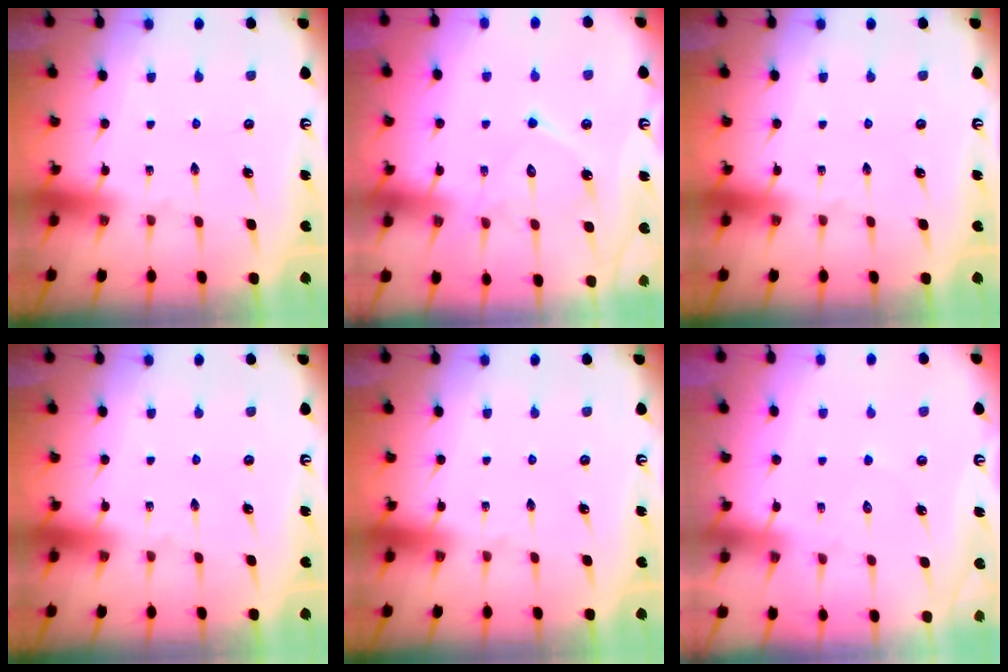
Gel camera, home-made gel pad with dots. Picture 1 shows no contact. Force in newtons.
{"total": 12.2, "press": 12.1, "slide": 1.0}
{"total": 0.0}
{"total": 0.0}
{"total": 0.0}
{"total": 5.0, "press": 5.0, "slide": 0.6}